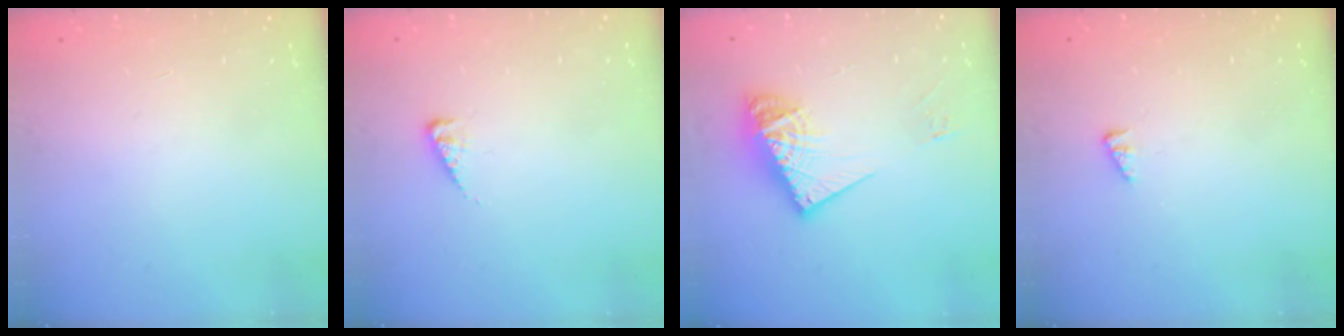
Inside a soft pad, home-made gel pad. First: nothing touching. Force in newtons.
{"total": 3.8, "press": 3.7, "slide": 0.5}
{"total": 13.8, "press": 13.7, "slide": 1.5}
{"total": 1.6, "press": 1.5, "slide": 0.4}